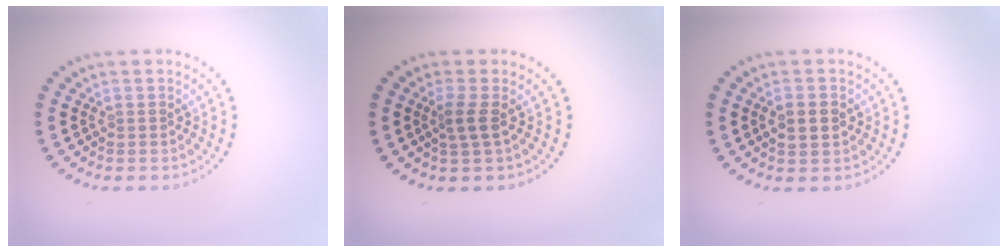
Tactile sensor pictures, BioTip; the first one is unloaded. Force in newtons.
{"total": 1.6, "press": 1.2, "slide": 1.0}
{"total": 2.1, "press": 2.1, "slide": 0.1}